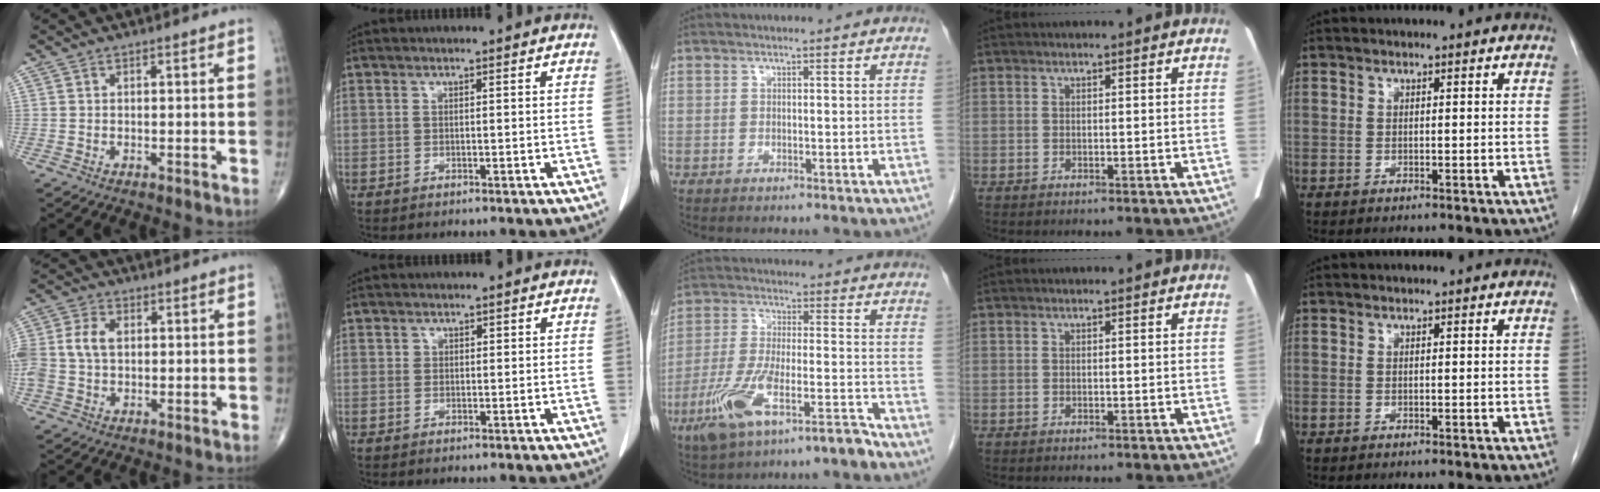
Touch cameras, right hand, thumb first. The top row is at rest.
{"thumb": {"total": 7.9, "force": [0.7, 5.6, 5.5], "torque": [-0.124, 0.018, 0.015]}, "index": {"total": 0.9, "force": [0.5, 0.7, 0.1], "torque": [0.011, 0.003, 0.007]}, "middle": {"total": 10.6, "force": [-7.2, 2.1, 7.5], "torque": [-0.154, 0.000, -0.131]}}